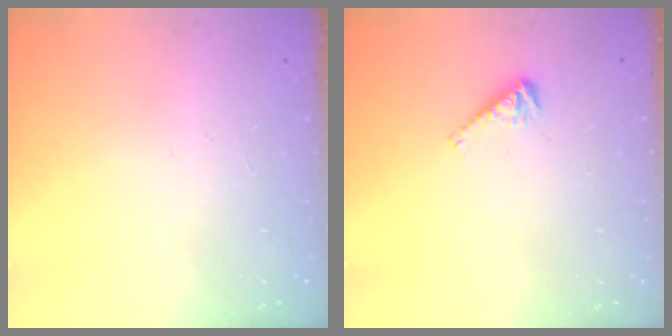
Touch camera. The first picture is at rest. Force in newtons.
{"total": 4.6, "press": 4.5, "slide": 0.6}